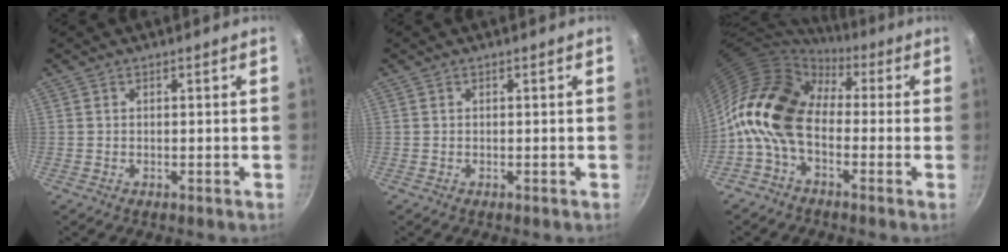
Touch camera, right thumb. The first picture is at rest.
{"total": 0.0}
{"total": 14.2, "force": [-0.4, 9.5, 10.6], "torque": [-0.176, 0.034, -0.032]}